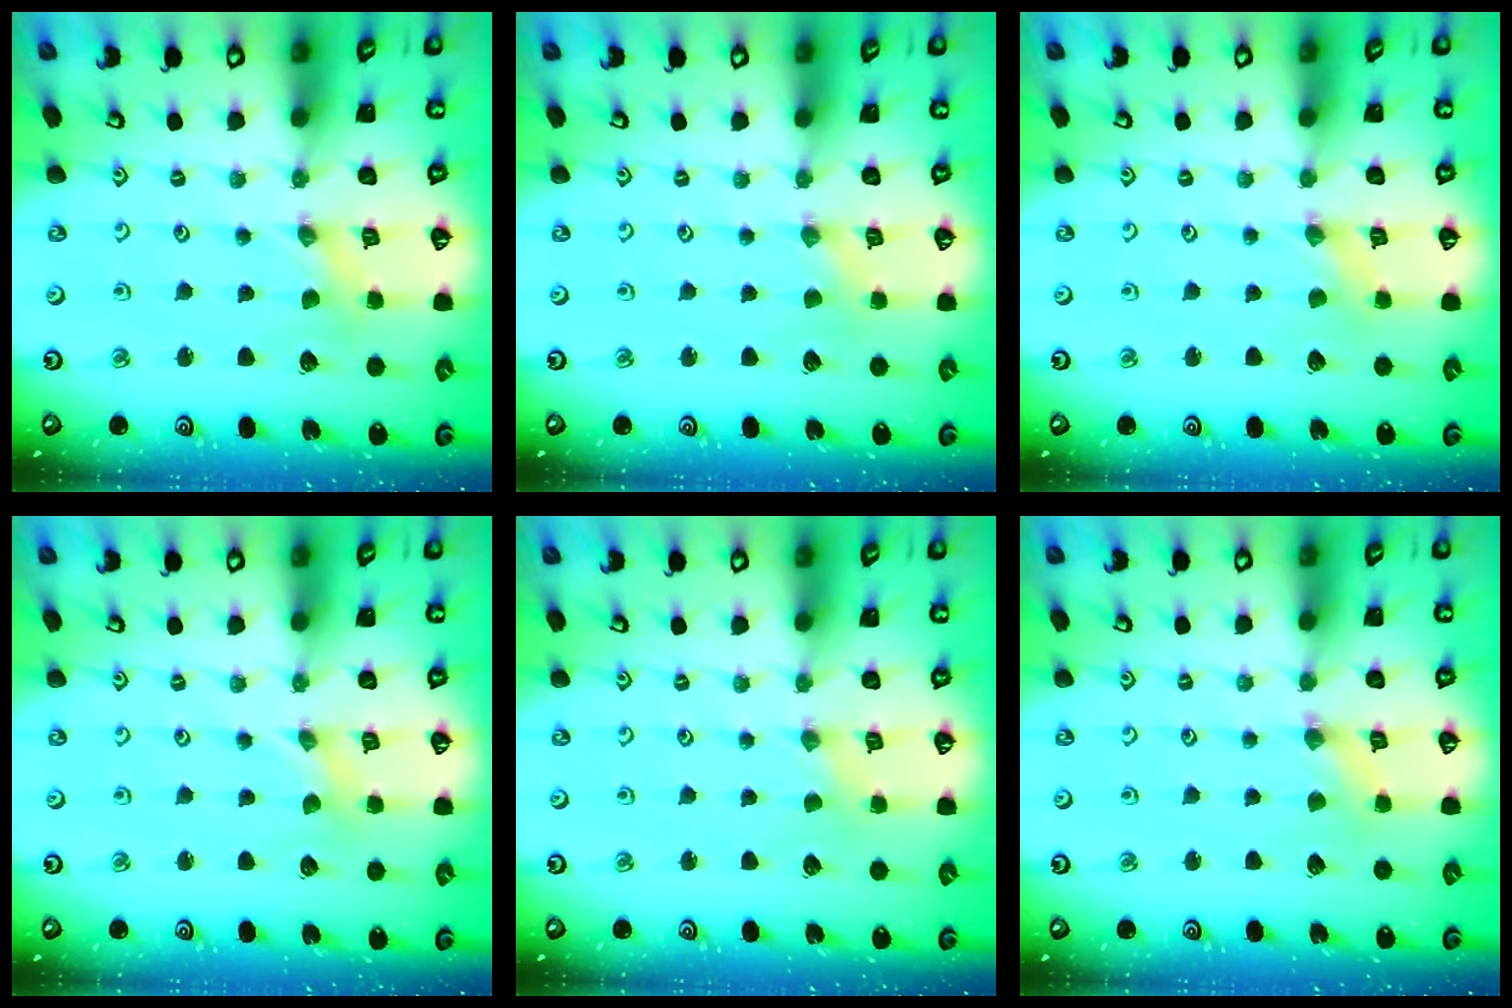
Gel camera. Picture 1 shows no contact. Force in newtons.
{"total": 0.5, "press": 0.5, "slide": 0.1}
{"total": 0.0}
{"total": 0.0}
{"total": 0.0}
{"total": 1.0, "press": 1.0, "slide": 0.3}